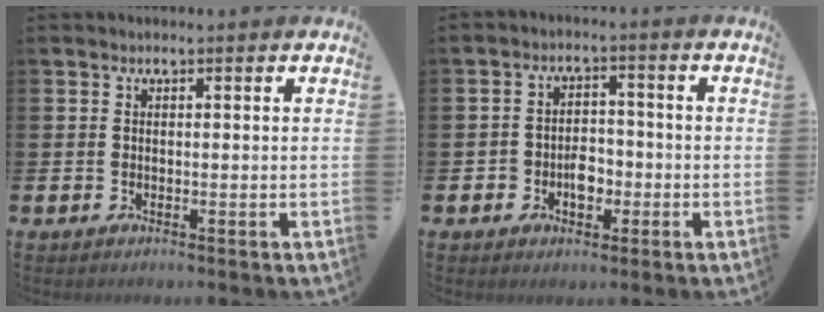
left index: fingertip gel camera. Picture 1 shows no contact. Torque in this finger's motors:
{"motor_torque": [0.02, 0.11, 0.09, 0.03]}